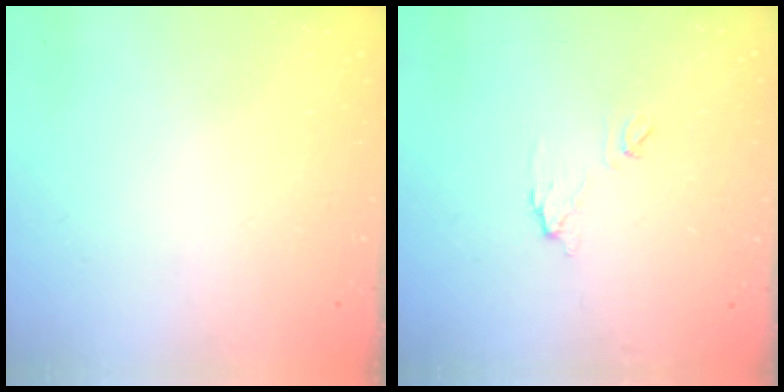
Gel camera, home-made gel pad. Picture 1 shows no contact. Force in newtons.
{"total": 6.2, "press": 6.2, "slide": 0.2}